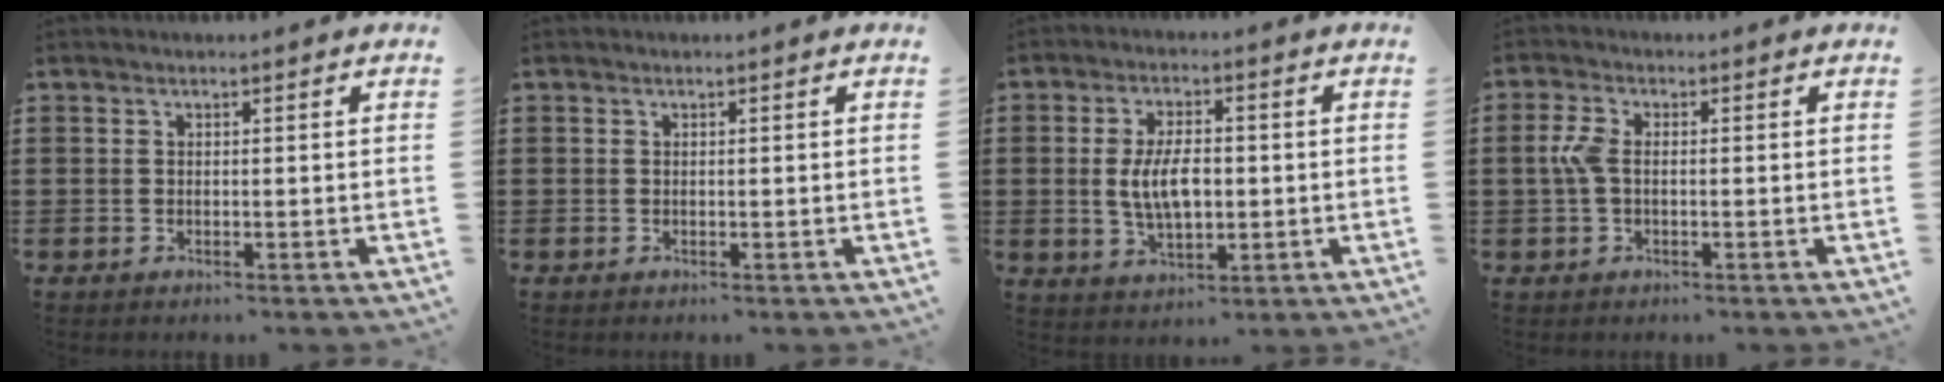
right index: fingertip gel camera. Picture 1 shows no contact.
{"total": 0.0}
{"total": 6.7, "force": [-0.1, 3.2, 5.9], "torque": [-0.117, -0.001, -0.007]}
{"total": 3.8, "force": [-0.1, 1.9, 3.3], "torque": [-0.094, -0.004, -0.012]}